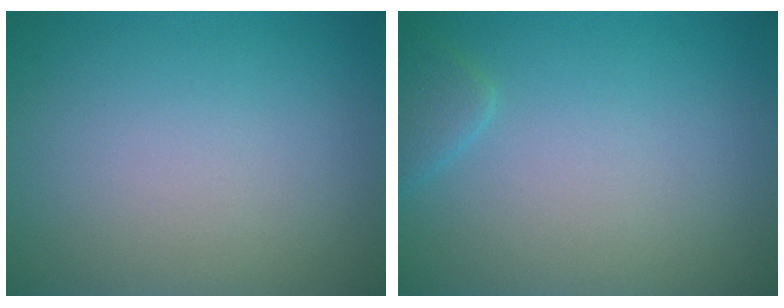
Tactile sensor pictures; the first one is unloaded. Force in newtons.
{"total": 1.4, "press": 1.4, "slide": 0.1}